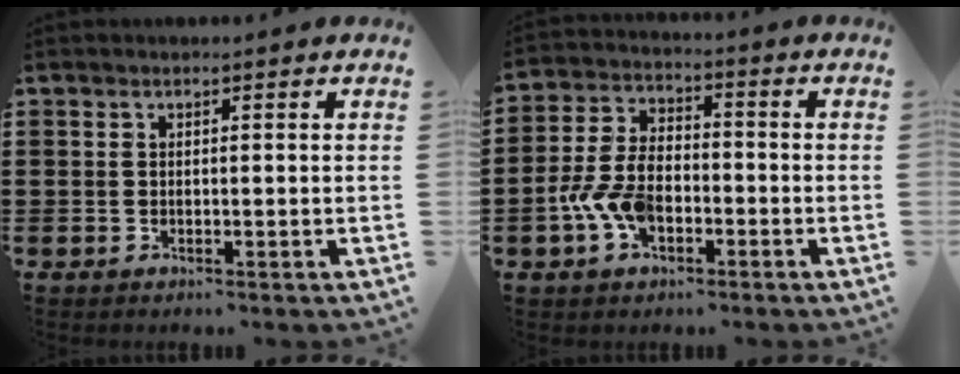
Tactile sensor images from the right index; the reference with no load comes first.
{"total": 7.5, "force": [-2.8, 4.4, 5.3], "torque": [-0.138, 0.000, -0.061]}